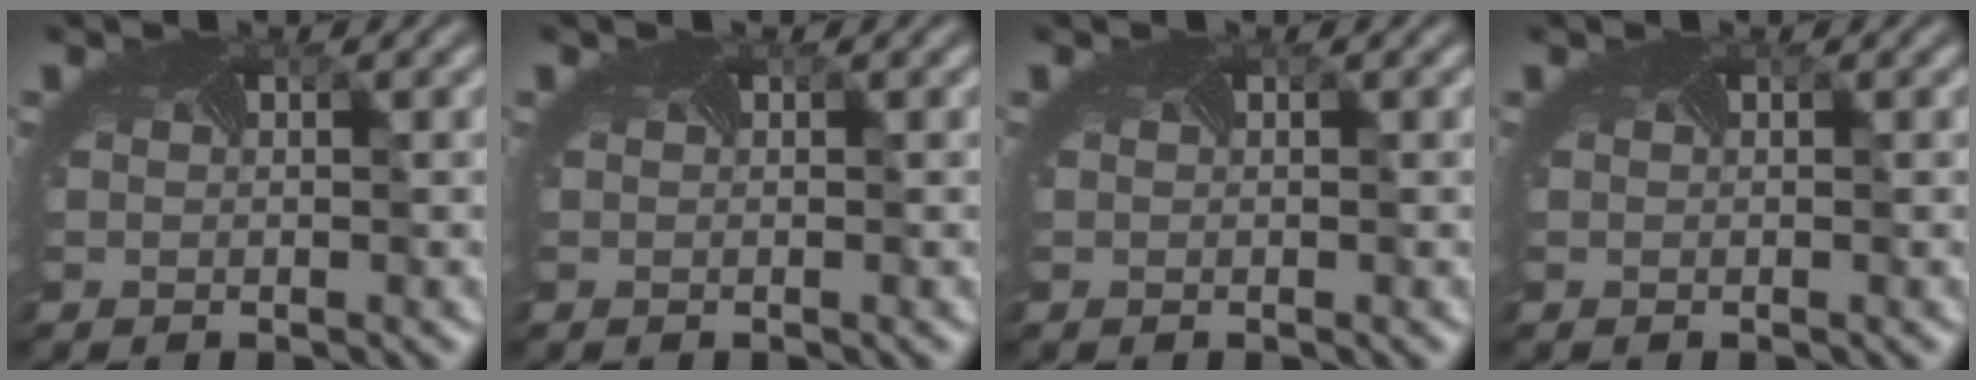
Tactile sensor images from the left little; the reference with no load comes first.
{"total": 0.0}
{"total": 0.0}
{"total": 0.0}